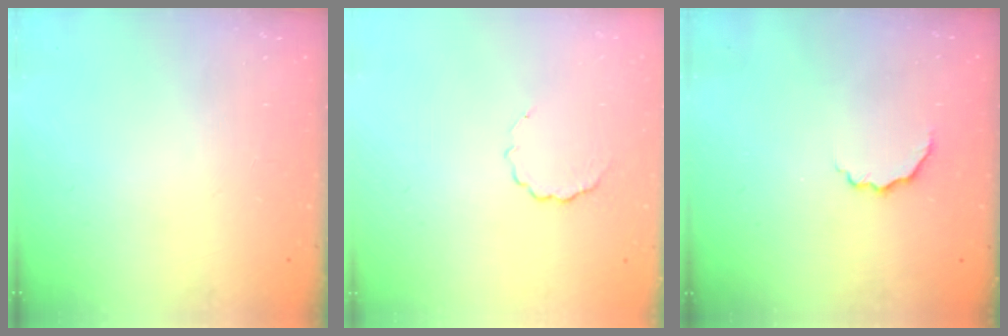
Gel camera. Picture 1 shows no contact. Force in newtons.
{"total": 3.9, "press": 3.8, "slide": 0.9}
{"total": 5.0, "press": 4.9, "slide": 0.6}